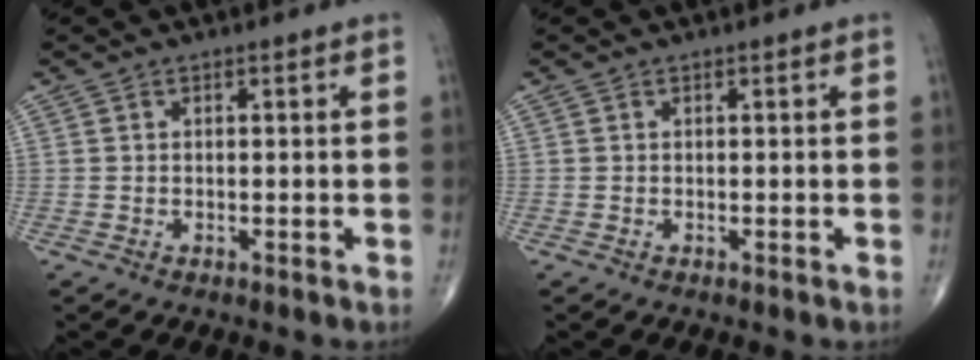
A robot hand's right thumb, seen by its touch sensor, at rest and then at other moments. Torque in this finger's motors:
{"motor_torque": [-0.24, 0.18, 0.02, 0.06, 0.02]}